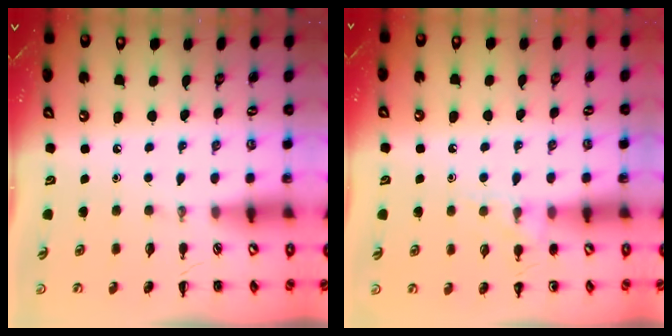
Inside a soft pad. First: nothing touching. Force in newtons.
{"total": 7.9, "press": 7.7, "slide": 1.8}